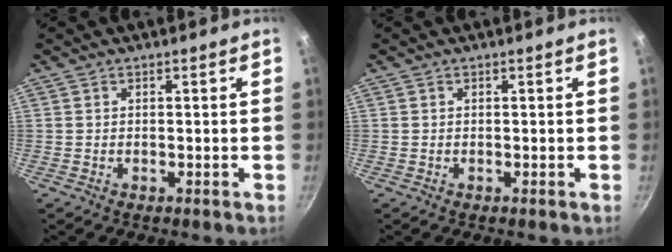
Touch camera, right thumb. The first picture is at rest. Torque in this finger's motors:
{"motor_torque": [-0.29, 0.08, 0.14, 0.12, 0.00]}